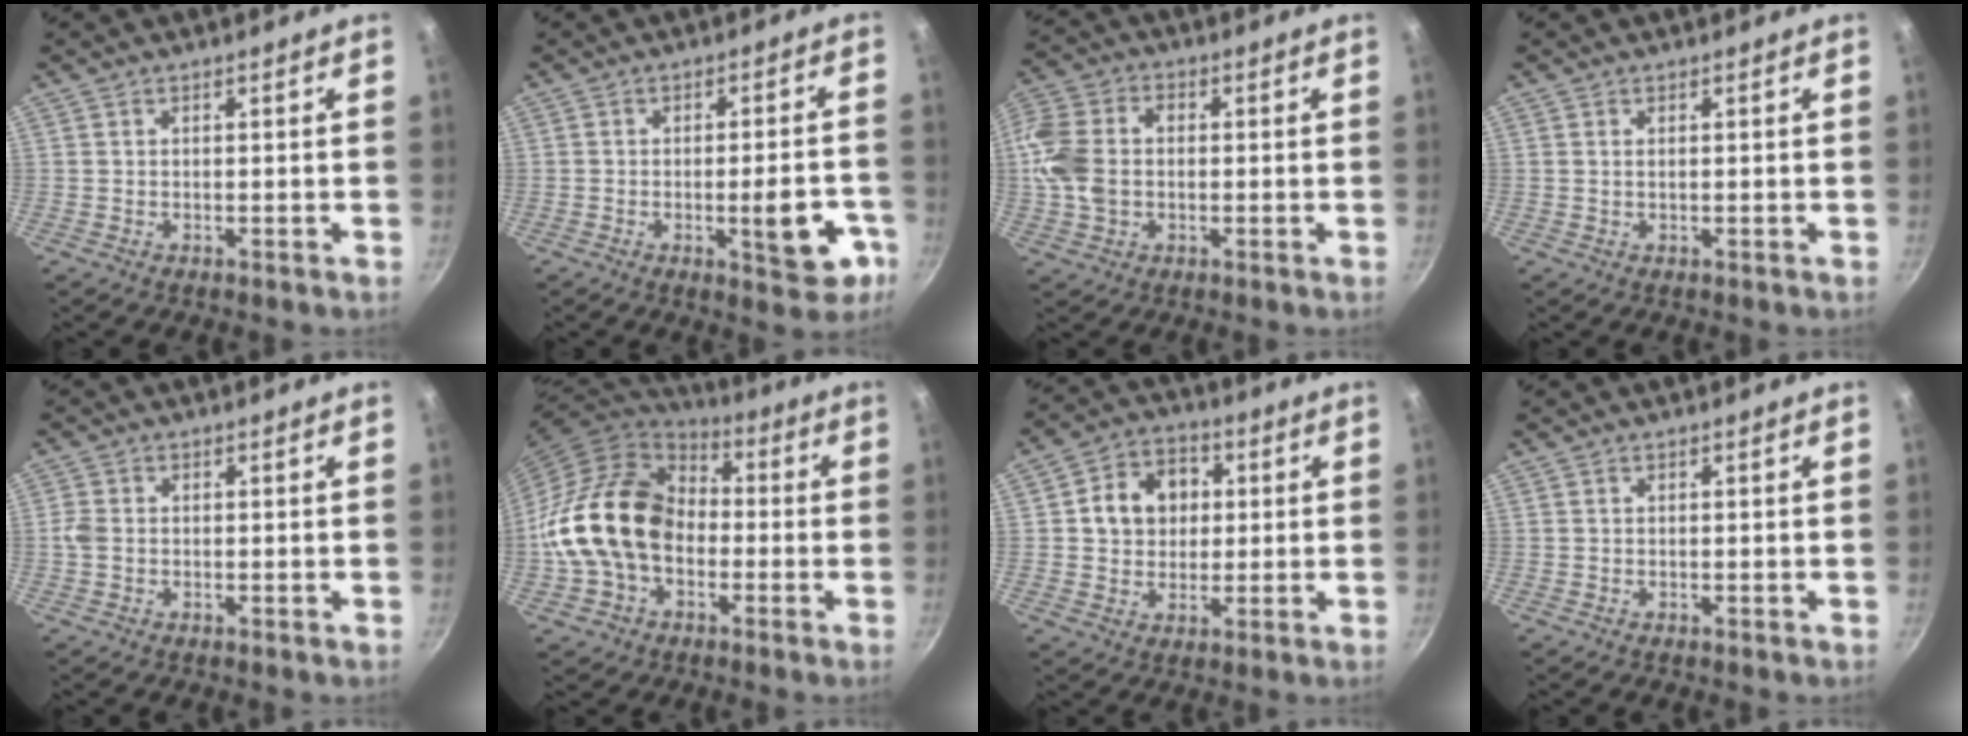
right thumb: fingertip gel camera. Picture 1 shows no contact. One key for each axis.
{"total": 9.7, "fx": -3.4, "fy": 3.4, "fz": 8.5, "tx": -0.083, "ty": 0.021, "tz": -0.039}
{"total": 12.8, "fx": -0.2, "fy": 9.5, "fz": 8.6, "tx": -0.174, "ty": 0.018, "tz": -0.018}
{"total": 0.5, "fx": 0.2, "fy": 0.2, "fz": 0.4, "tx": -0.007, "ty": 0.001, "tz": 0.004}
{"total": 2.5, "fx": -0.3, "fy": 2.0, "fz": 1.5, "tx": -0.034, "ty": 0.004, "tz": -0.009}
{"total": 19.1, "fx": -2.4, "fy": 14.4, "fz": 12.3, "tx": -0.196, "ty": 0.046, "tz": -0.055}
{"total": 10.4, "fx": 1.8, "fy": 8.6, "fz": 5.5, "tx": -0.059, "ty": 0.011, "tz": 0.019}
{"total": 0.0}